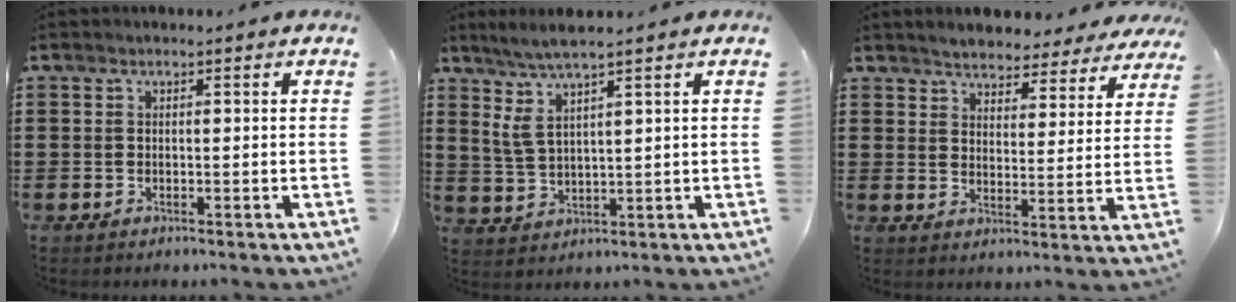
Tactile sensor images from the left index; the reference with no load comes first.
{"total": 5.4, "force": [3.2, 0.7, 4.3], "torque": [-0.098, -0.008, 0.054]}
{"total": 4.0, "force": [4.0, 0.4, 0.1], "torque": [-0.025, -0.021, 0.068]}